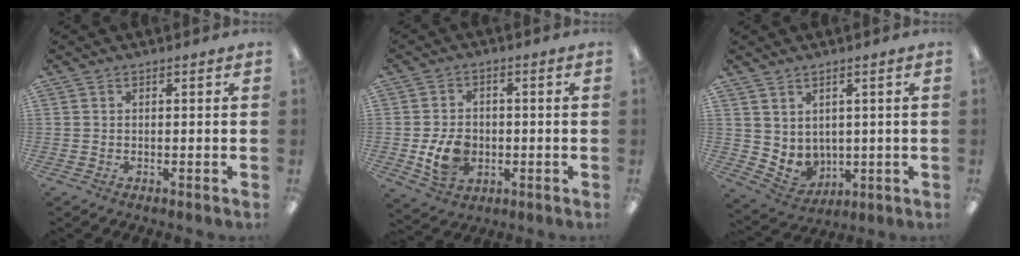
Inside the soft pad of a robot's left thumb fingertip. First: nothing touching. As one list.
[{"total": 8.3, "force": [-1.8, 6.5, 4.8], "torque": [-0.091, 0.006, -0.031]}, {"total": 5.0, "force": [2.7, 4.1, 1.1], "torque": [-0.029, -0.023, 0.060]}]